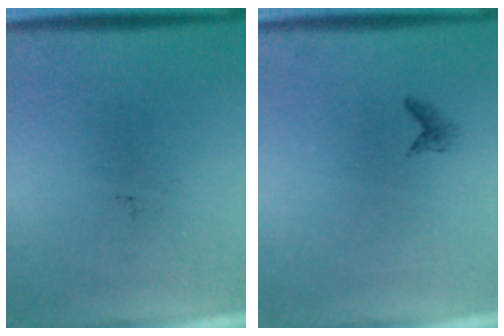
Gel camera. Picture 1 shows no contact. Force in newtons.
{"total": 0.7}